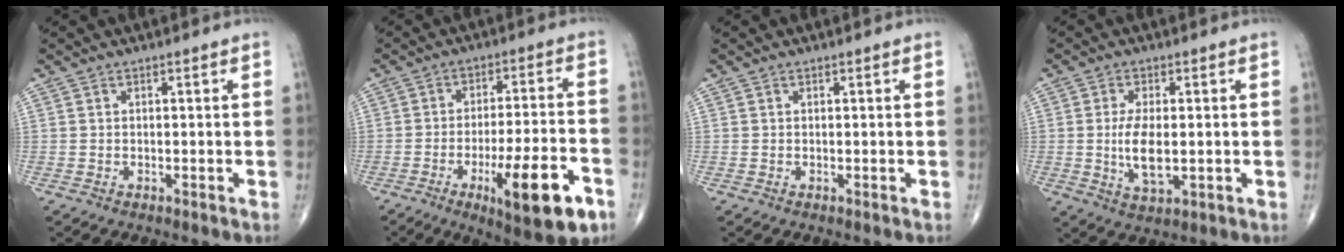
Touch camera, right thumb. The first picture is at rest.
{"total": 16.2, "force": [-7.1, 4.0, 13.9], "torque": [-0.211, 0.023, -0.097]}
{"total": 0.0}
{"total": 7.1, "force": [-0.3, 3.1, 6.4], "torque": [-0.121, -0.012, -0.003]}